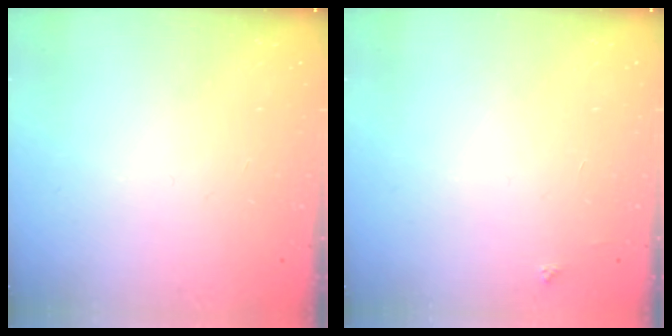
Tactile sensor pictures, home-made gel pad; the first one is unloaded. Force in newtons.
{"total": 2.1, "press": 2.1, "slide": 0.3}